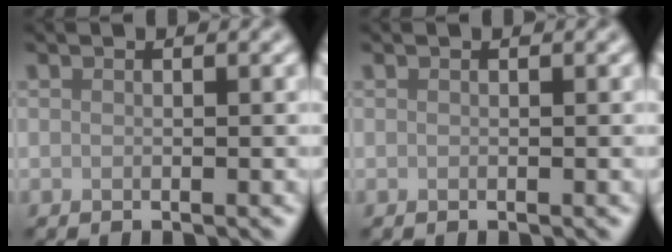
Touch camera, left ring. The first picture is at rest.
{"total": 0.0}